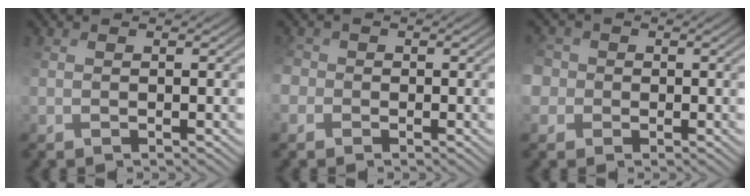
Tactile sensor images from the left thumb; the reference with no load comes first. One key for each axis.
{"total": 2.7, "fx": -1.0, "fy": 2.4, "fz": 0.6, "tx": -0.024, "ty": 0.006, "tz": -0.024}
{"total": 4.8, "fx": -0.8, "fy": 4.5, "fz": 1.4, "tx": -0.061, "ty": 0.010, "tz": -0.032}